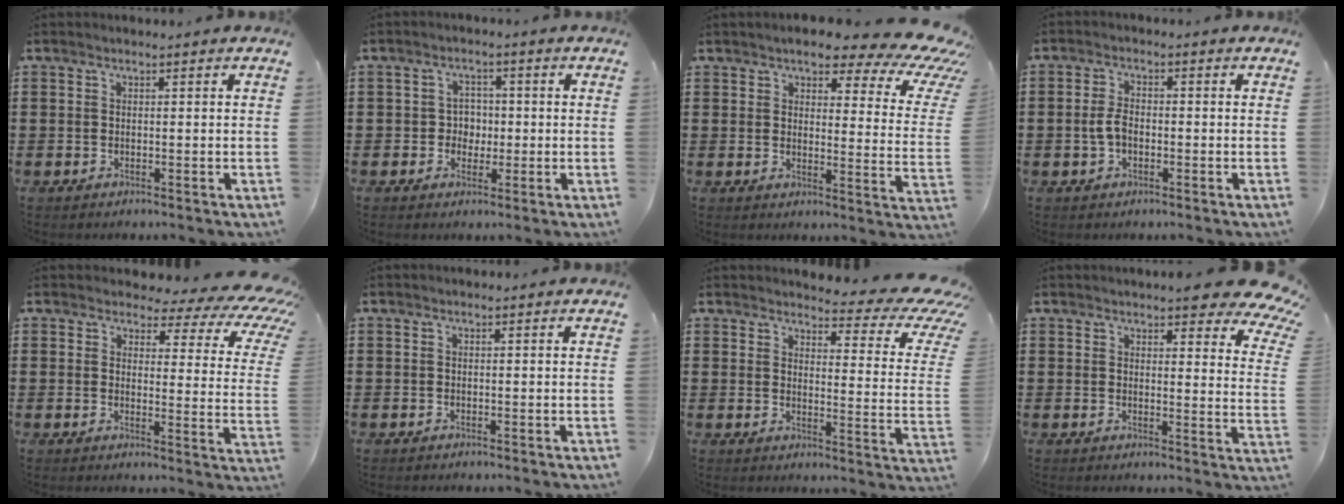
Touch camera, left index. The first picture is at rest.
{"total": 3.3, "force": [-0.5, 2.9, 1.5], "torque": [-0.040, 0.007, -0.015]}
{"total": 7.2, "force": [5.6, 1.7, 4.2], "torque": [-0.074, -0.038, 0.088]}
{"total": 3.6, "force": [-0.7, 1.9, 3.0], "torque": [-0.071, 0.001, -0.018]}
{"total": 4.7, "force": [3.3, 1.9, 2.8], "torque": [-0.057, -0.016, 0.049]}
{"total": 0.0}
{"total": 5.6, "force": [4.3, 1.4, 3.3], "torque": [-0.053, -0.036, 0.066]}
{"total": 6.2, "force": [5.2, 1.3, 3.2], "torque": [-0.057, -0.021, 0.089]}